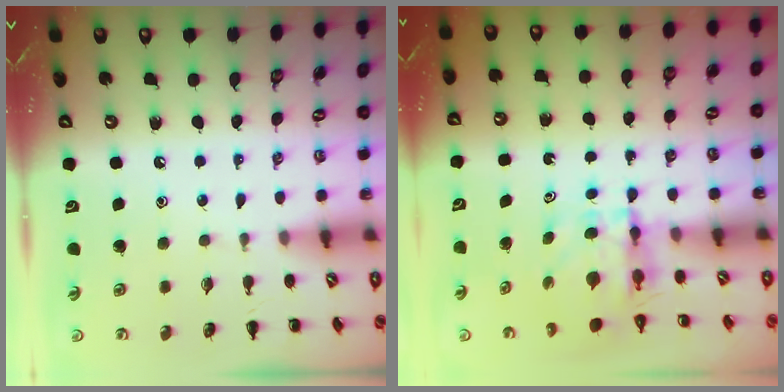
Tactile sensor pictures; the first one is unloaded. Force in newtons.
{"total": 3.9, "press": 3.9, "slide": 0.3}